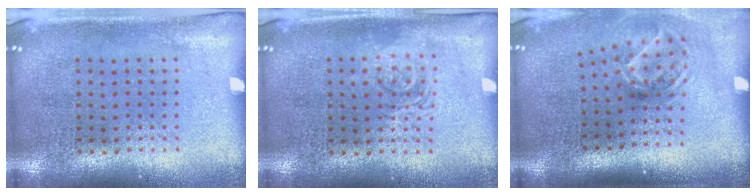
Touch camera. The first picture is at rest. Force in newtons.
{"total": 1.2, "press": 1.2, "slide": 0.2}
{"total": 1.9, "press": 1.3, "slide": 1.5}